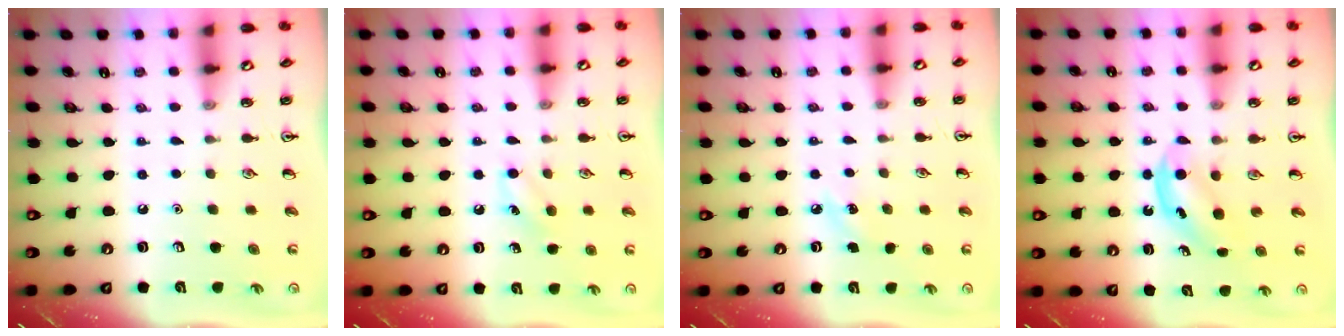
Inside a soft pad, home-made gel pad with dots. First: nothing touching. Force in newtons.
{"total": 4.7, "press": 4.5, "slide": 1.5}
{"total": 5.0, "press": 4.7, "slide": 1.5}
{"total": 4.7, "press": 4.6, "slide": 1.2}